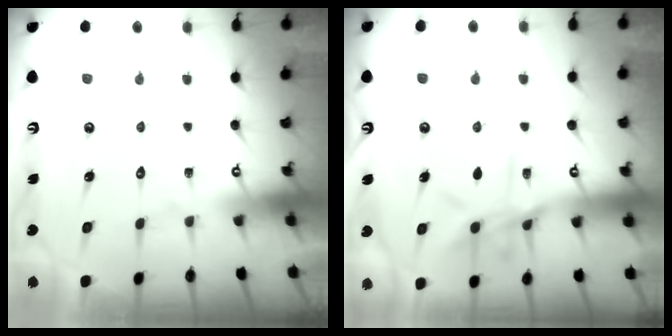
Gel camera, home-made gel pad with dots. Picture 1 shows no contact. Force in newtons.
{"total": 10.5, "press": 10.4, "slide": 0.9}